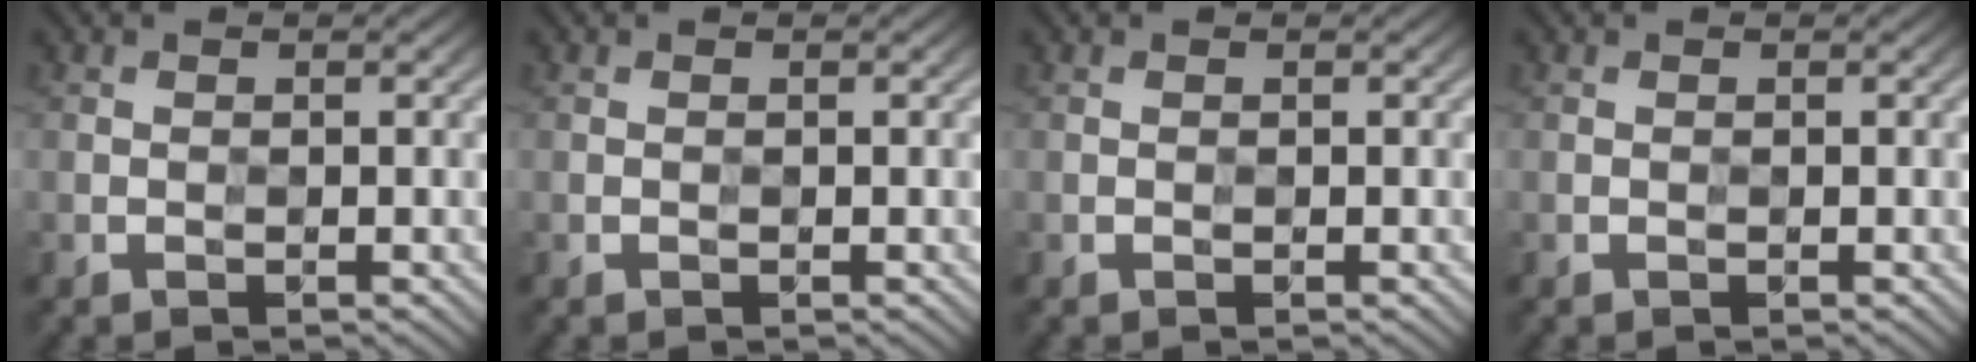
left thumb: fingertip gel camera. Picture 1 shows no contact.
{"total": 0.0}
{"total": 0.0}
{"total": 0.0}